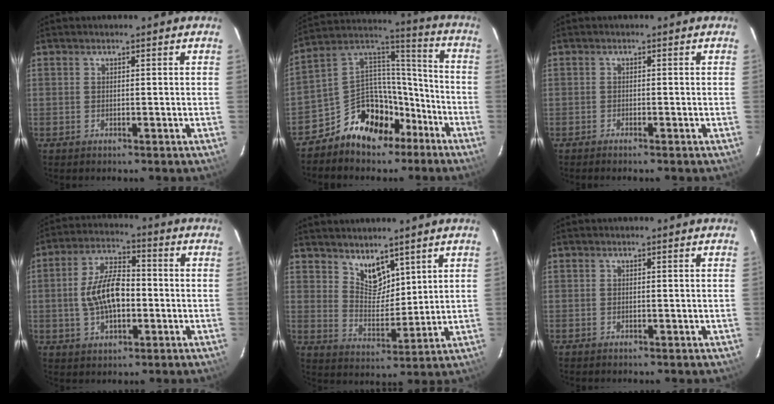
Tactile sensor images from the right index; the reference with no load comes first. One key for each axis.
{"total": 15.3, "fx": -9.4, "fy": 10.2, "fz": 6.5, "tx": -0.130, "ty": 0.070, "tz": -0.145}
{"total": 1.0, "fx": -0.9, "fy": 0.0, "fz": 0.4, "tx": -0.010, "ty": -0.001, "tz": -0.017}
{"total": 10.9, "fx": -1.3, "fy": 5.5, "fz": 9.3, "tx": -0.183, "ty": 0.013, "tz": -0.021}
{"total": 6.9, "fx": 5.2, "fy": 3.5, "fz": 2.9, "tx": -0.038, "ty": -0.003, "tz": 0.099}
{"total": 0.0}